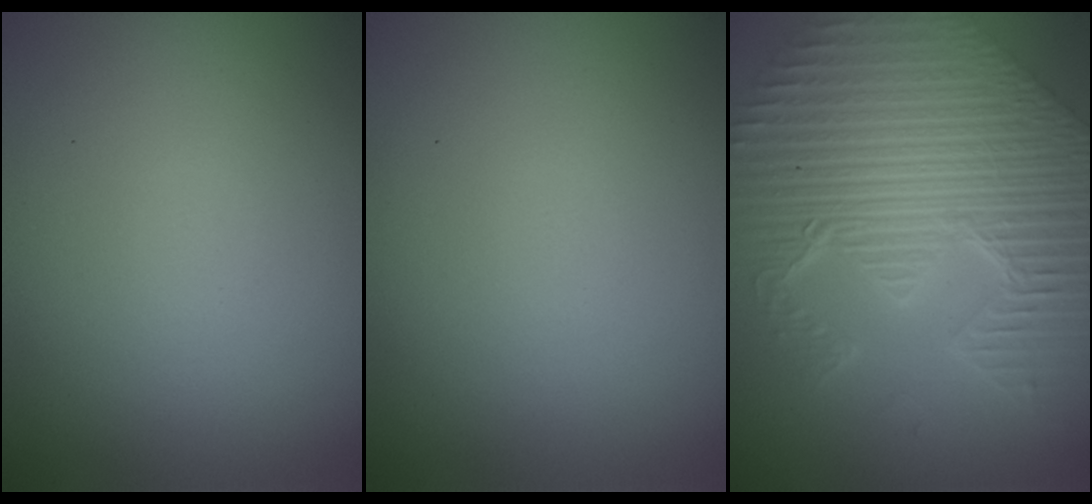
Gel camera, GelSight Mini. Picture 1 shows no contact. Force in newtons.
{"total": 0.0}
{"total": 11.9, "press": 7.9, "slide": 9.0}